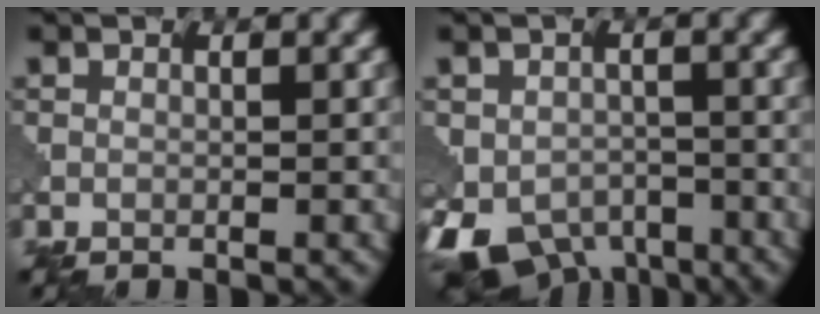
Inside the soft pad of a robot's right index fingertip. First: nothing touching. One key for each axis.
{"total": 7.9, "fx": -4.3, "fy": 5.1, "fz": 4.2, "tx": -0.077, "ty": -0.020, "tz": -0.073}